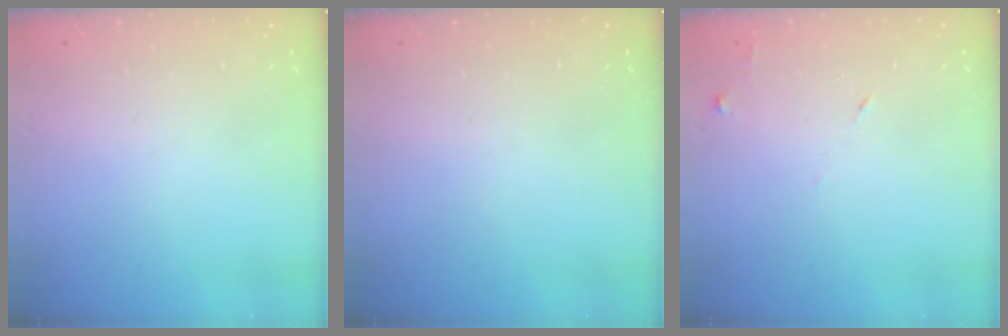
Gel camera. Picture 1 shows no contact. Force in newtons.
{"total": 0.0}
{"total": 6.3, "press": 6.2, "slide": 0.7}